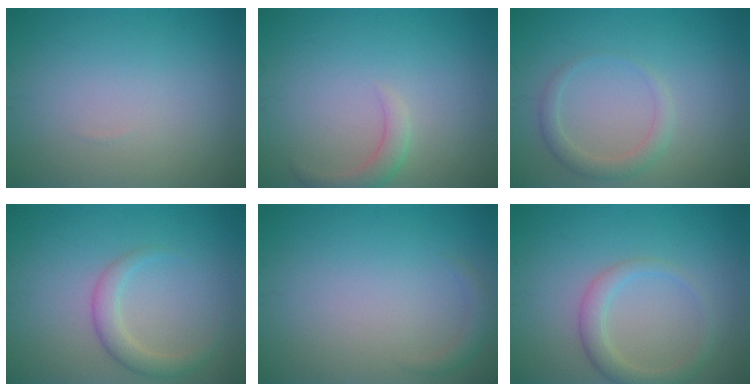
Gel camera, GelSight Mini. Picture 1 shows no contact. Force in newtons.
{"total": 1.9, "press": 1.8, "slide": 0.1}
{"total": 1.9, "press": 1.9, "slide": 0.1}
{"total": 2.4, "press": 2.4, "slide": 0.1}
{"total": 1.1, "press": 1.1, "slide": 0.1}
{"total": 2.5, "press": 2.5, "slide": 0.2}